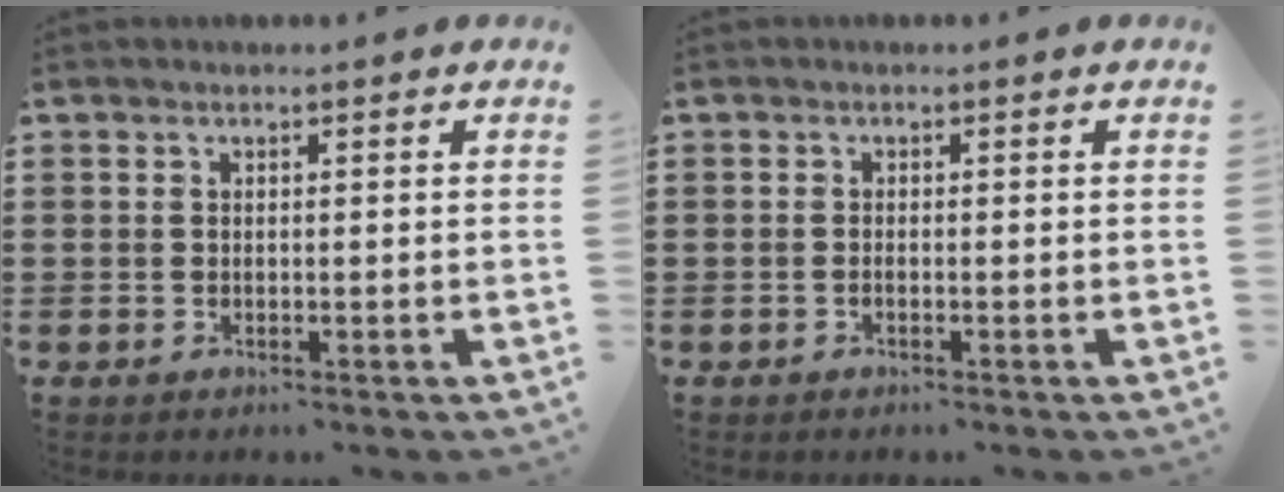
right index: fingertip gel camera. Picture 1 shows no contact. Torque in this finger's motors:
{"motor_torque": [2.14, 0.00, -0.03, -0.01]}